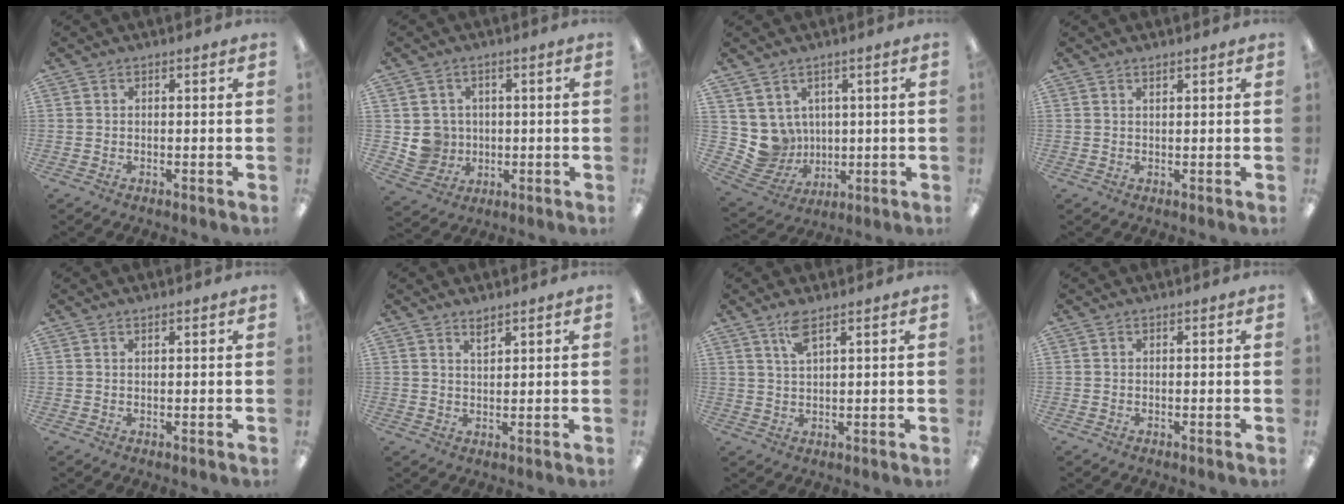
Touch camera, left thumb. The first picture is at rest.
{"total": 6.1, "force": [0.8, 6.0, 0.5], "torque": [-0.015, 0.004, 0.024]}
{"total": 7.5, "force": [3.0, 6.8, 0.4], "torque": [-0.049, -0.027, 0.069]}
{"total": 0.9, "force": [0.8, 0.2, 0.3], "torque": [-0.008, 0.000, 0.015]}
{"total": 0.6, "force": [0.5, 0.0, 0.3], "torque": [-0.006, 0.000, 0.009]}
{"total": 2.9, "force": [2.4, 0.7, 1.5], "torque": [-0.026, -0.005, 0.042]}
{"total": 4.7, "force": [3.0, 1.1, 3.4], "torque": [-0.077, 0.003, 0.053]}
{"total": 0.0}